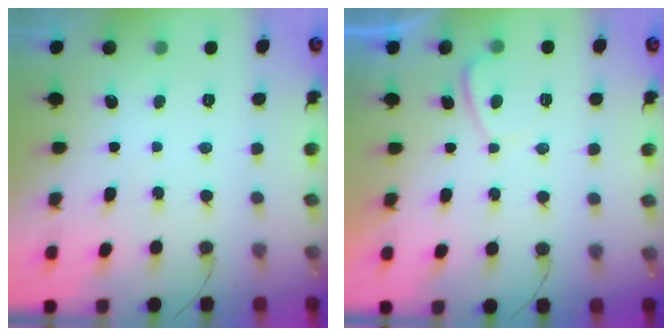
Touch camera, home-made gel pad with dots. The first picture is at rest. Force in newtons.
{"total": 0.9, "press": 0.7, "slide": 0.5}